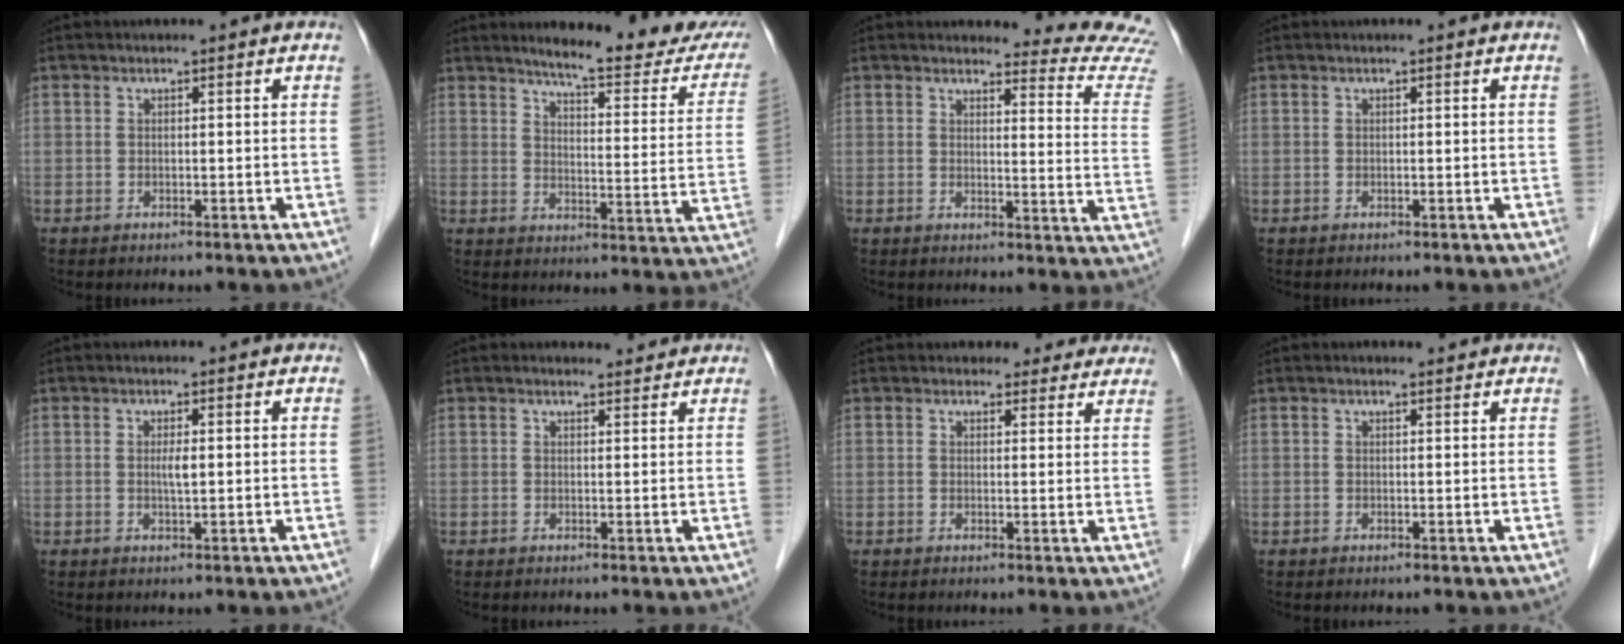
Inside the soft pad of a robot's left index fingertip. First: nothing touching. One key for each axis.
{"total": 17.3, "fx": 15.5, "fy": 2.2, "fz": 7.3, "tx": -0.082, "ty": -0.056, "tz": 0.177}
{"total": 11.7, "fx": 11.6, "fy": -0.7, "fz": 0.2, "tx": 0.012, "ty": -0.125, "tz": 0.098}
{"total": 0.0}
{"total": 1.7, "fx": 0.2, "fy": 0.2, "fz": 1.6, "tx": -0.033, "ty": 0.000, "tz": 0.003}
{"total": 2.0, "fx": 1.9, "fy": 0.5, "fz": 0.0, "tx": -0.008, "ty": 0.003, "tz": 0.024}
{"total": 6.0, "fx": 5.4, "fy": 2.5, "fz": 0.4, "tx": 0.016, "ty": -0.001, "tz": 0.046}
{"total": 1.2, "fx": 1.1, "fy": 0.4, "fz": 0.2, "tx": -0.013, "ty": 0.007, "tz": 0.014}